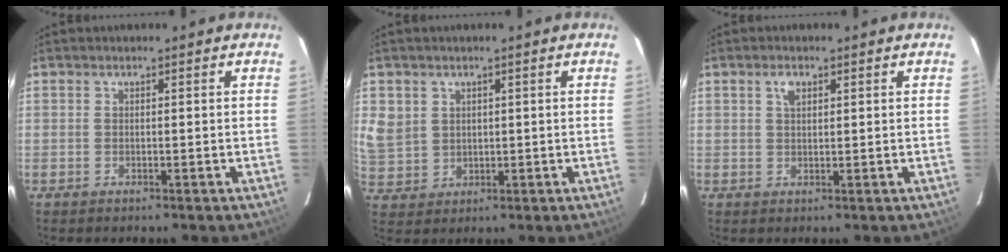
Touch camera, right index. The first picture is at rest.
{"total": 7.3, "force": [2.1, 6.6, 2.4], "torque": [-0.054, 0.007, 0.058]}
{"total": 2.2, "force": [1.0, 1.2, 1.5], "torque": [-0.028, 0.006, 0.018]}